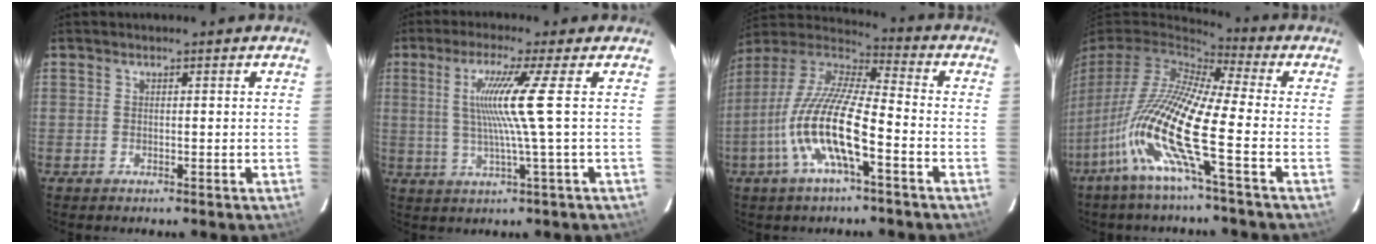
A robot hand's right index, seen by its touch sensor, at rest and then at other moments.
{"total": 8.4, "force": [1.0, -2.6, 7.9], "torque": [-0.146, -0.007, 0.024]}
{"total": 15.8, "force": [-6.0, 3.5, 14.2], "torque": [-0.281, -0.013, -0.121]}
{"total": 16.0, "force": [-6.6, 0.7, 14.6], "torque": [-0.274, -0.027, -0.139]}